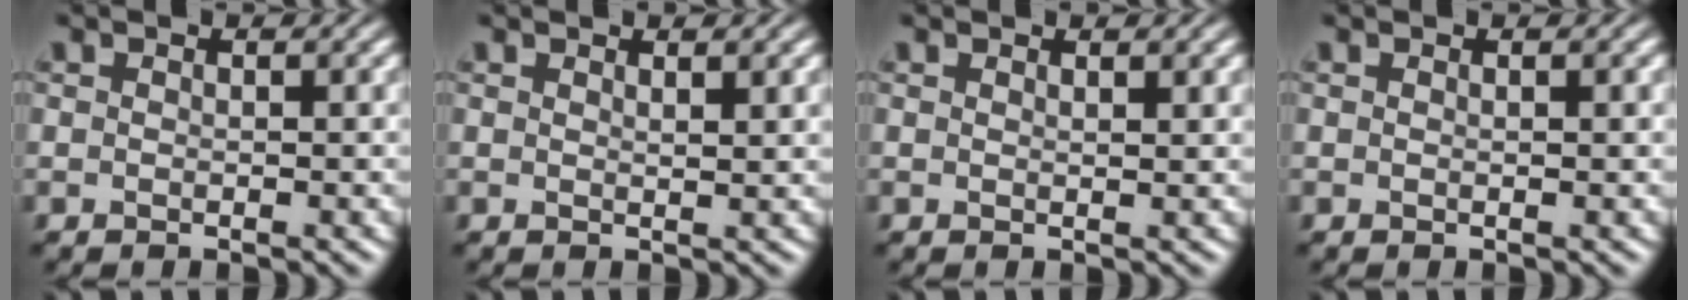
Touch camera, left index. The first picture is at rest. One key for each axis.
{"total": 1.1, "fx": 0.9, "fy": 0.2, "fz": 0.6, "tx": -0.001, "ty": 0.002, "tz": 0.012}
{"total": 0.8, "fx": 0.8, "fy": 0.1, "fz": 0.3, "tx": 0.001, "ty": 0.000, "tz": 0.009}
{"total": 0.6, "fx": 0.2, "fy": 0.2, "fz": 0.5, "tx": -0.003, "ty": 0.001, "tz": 0.000}